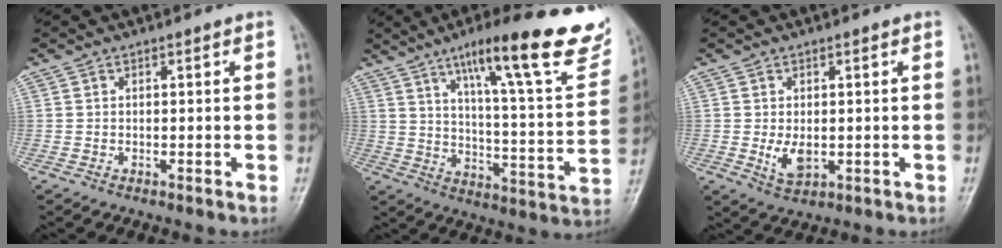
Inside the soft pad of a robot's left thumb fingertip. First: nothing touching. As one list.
[{"total": 25.6, "force": [16.0, 4.9, 19.3], "torque": [-0.251, -0.053, 0.231]}, {"total": 4.1, "force": [-0.3, 2.5, 3.2], "torque": [-0.053, -0.010, 0.003]}]